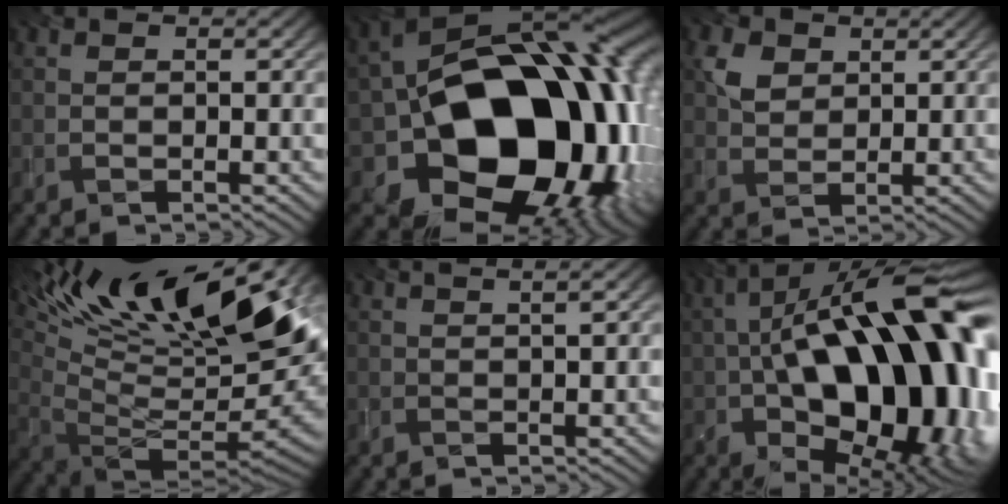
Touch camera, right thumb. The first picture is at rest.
{"total": 20.9, "force": [-3.3, 15.0, 14.2], "torque": [-0.253, -0.046, -0.015]}
{"total": 3.9, "force": [1.7, 2.8, 2.1], "torque": [-0.051, 0.005, 0.034]}
{"total": 18.3, "force": [10.1, 5.1, 14.4], "torque": [-0.233, 0.021, 0.172]}
{"total": 1.7, "force": [1.2, -0.3, 1.2], "torque": [-0.014, 0.000, 0.023]}
{"total": 21.3, "force": [-1.7, 10.8, 18.3], "torque": [-0.271, 0.008, -0.033]}